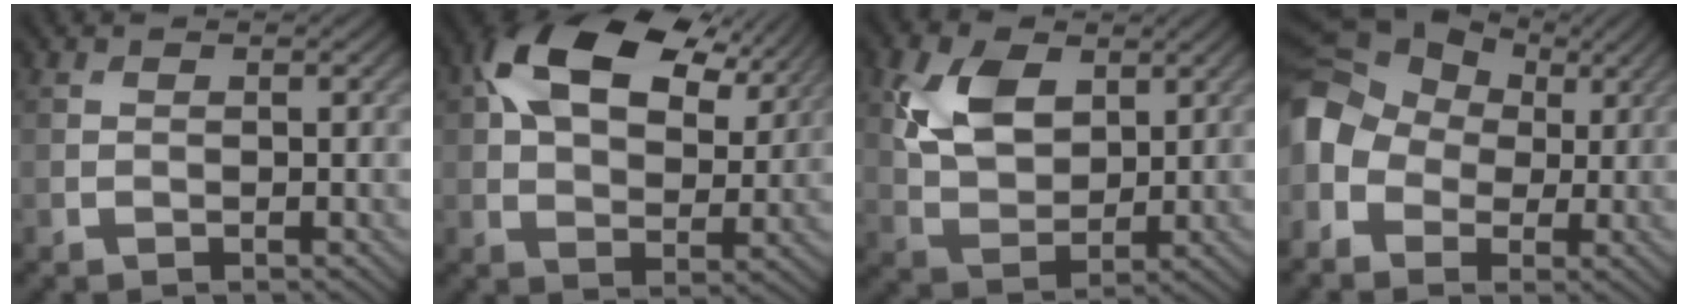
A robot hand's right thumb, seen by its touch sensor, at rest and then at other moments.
{"total": 15.5, "force": [6.5, 9.2, 10.6], "torque": [-0.199, 0.012, 0.111]}
{"total": 8.5, "force": [3.1, 5.4, 5.8], "torque": [-0.135, 0.001, 0.059]}
{"total": 11.7, "force": [0.6, 9.4, 7.0], "torque": [-0.183, -0.003, -0.005]}